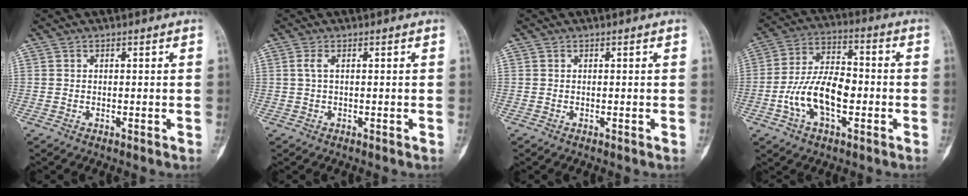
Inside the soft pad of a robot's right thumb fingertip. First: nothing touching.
{"total": 1.4, "force": [0.3, 0.4, 1.3], "torque": [-0.041, 0.006, 0.009]}
{"total": 0.0}
{"total": 13.8, "force": [-3.2, 7.5, 11.1], "torque": [-0.202, 0.035, -0.060]}